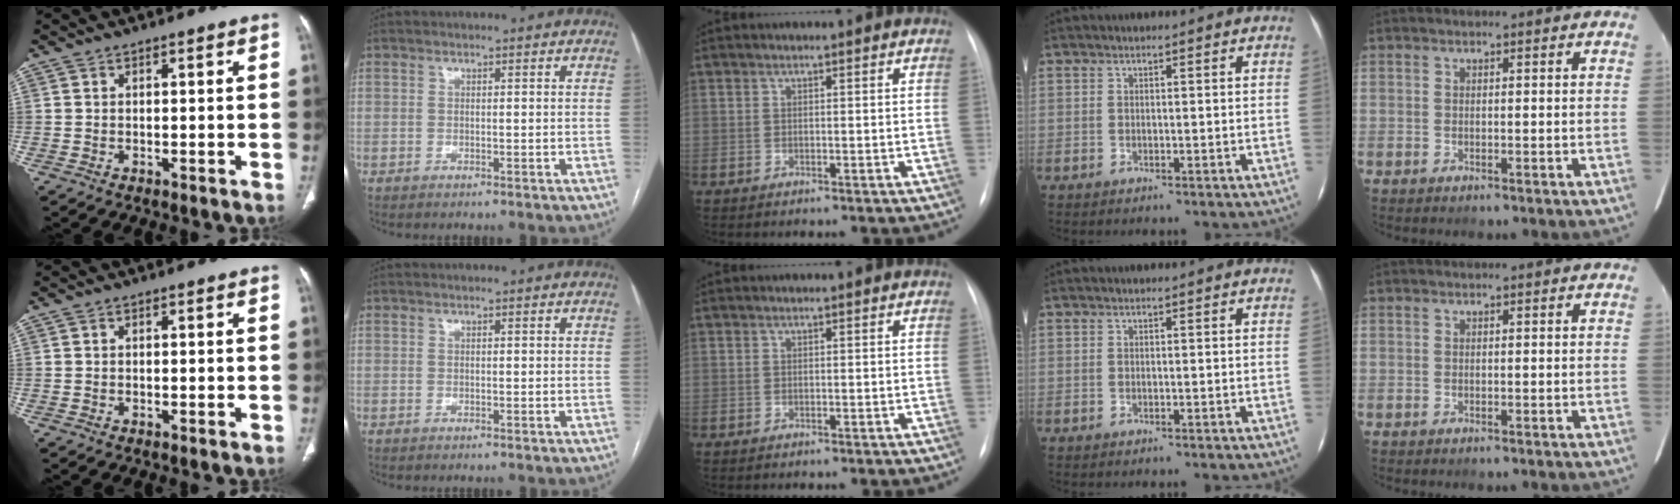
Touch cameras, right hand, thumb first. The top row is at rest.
{}